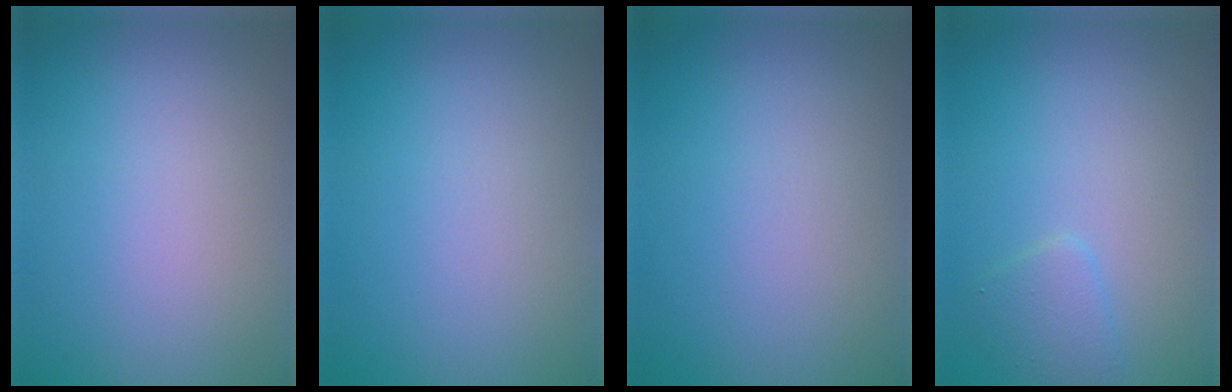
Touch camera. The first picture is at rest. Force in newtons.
{"total": 0.0}
{"total": 0.0}
{"total": 1.6, "press": 1.6, "slide": 0.1}